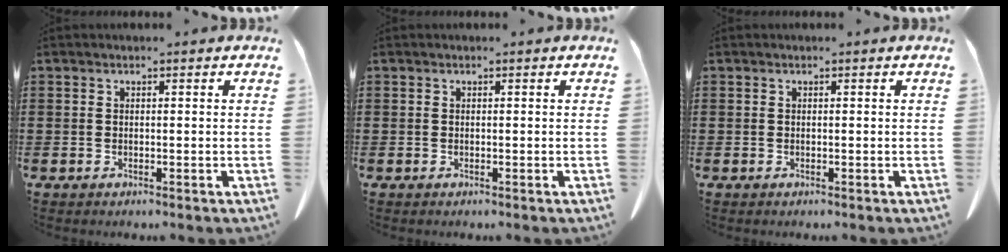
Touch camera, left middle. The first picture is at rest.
{"total": 0.0}
{"total": 0.0}